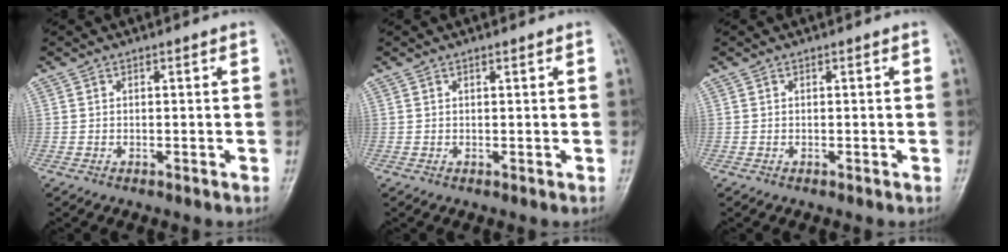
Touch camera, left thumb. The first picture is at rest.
{"total": 0.5, "force": [0.4, 0.1, 0.3], "torque": [-0.006, -0.001, 0.005]}
{"total": 0.0}